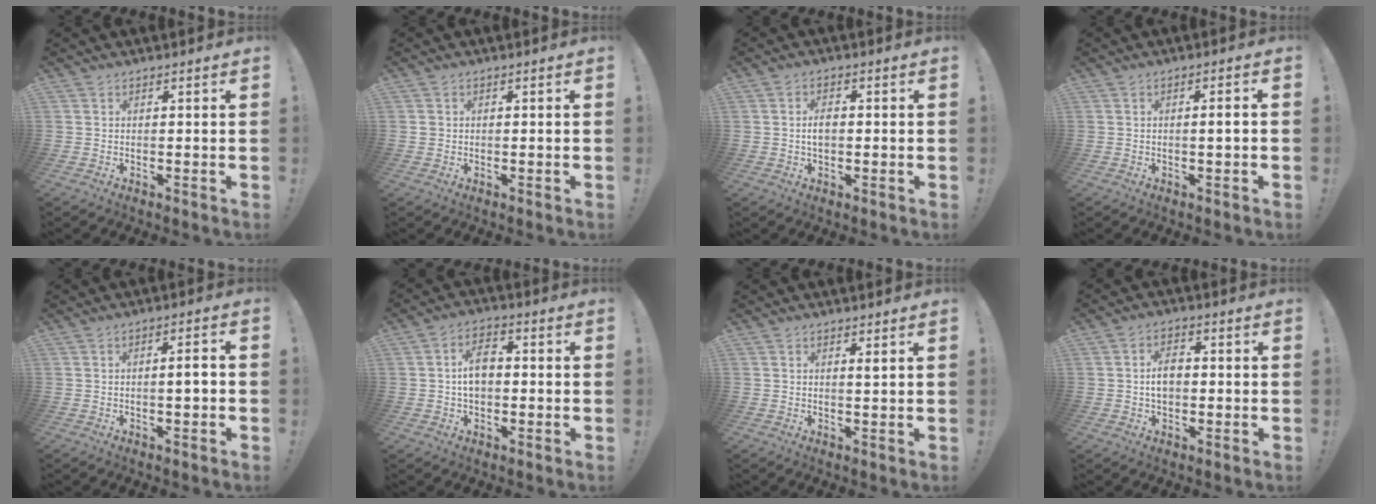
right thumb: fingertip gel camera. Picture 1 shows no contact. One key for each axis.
{"total": 1.2, "fx": 0.1, "fy": 1.2, "fz": 0.4, "tx": -0.010, "ty": 0.007, "tz": 0.002}
{"total": 3.5, "fx": -0.3, "fy": 2.1, "fz": 2.9, "tx": -0.050, "ty": 0.008, "tz": -0.006}
{"total": 2.7, "fx": -0.5, "fy": 0.0, "fz": 2.7, "tx": -0.044, "ty": 0.001, "tz": -0.012}
{"total": 3.5, "fx": -1.0, "fy": 0.4, "fz": 3.4, "tx": -0.055, "ty": 0.004, "tz": -0.021}
{"total": 7.4, "fx": -0.1, "fy": 4.9, "fz": 5.6, "tx": -0.088, "ty": 0.011, "tz": -0.004}
{"total": 1.0, "fx": 0.6, "fy": -0.1, "fz": 0.8, "tx": 0.005, "ty": -0.010, "tz": 0.004}
{"total": 5.7, "fx": -0.3, "fy": 3.8, "fz": 4.3, "tx": -0.065, "ty": 0.004, "tz": -0.010}